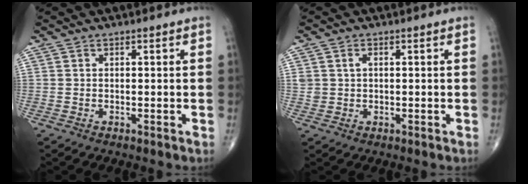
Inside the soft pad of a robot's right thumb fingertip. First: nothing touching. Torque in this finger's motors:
{"motor_torque": [-0.07, -0.01, 0.28, 0.27, 0.02]}